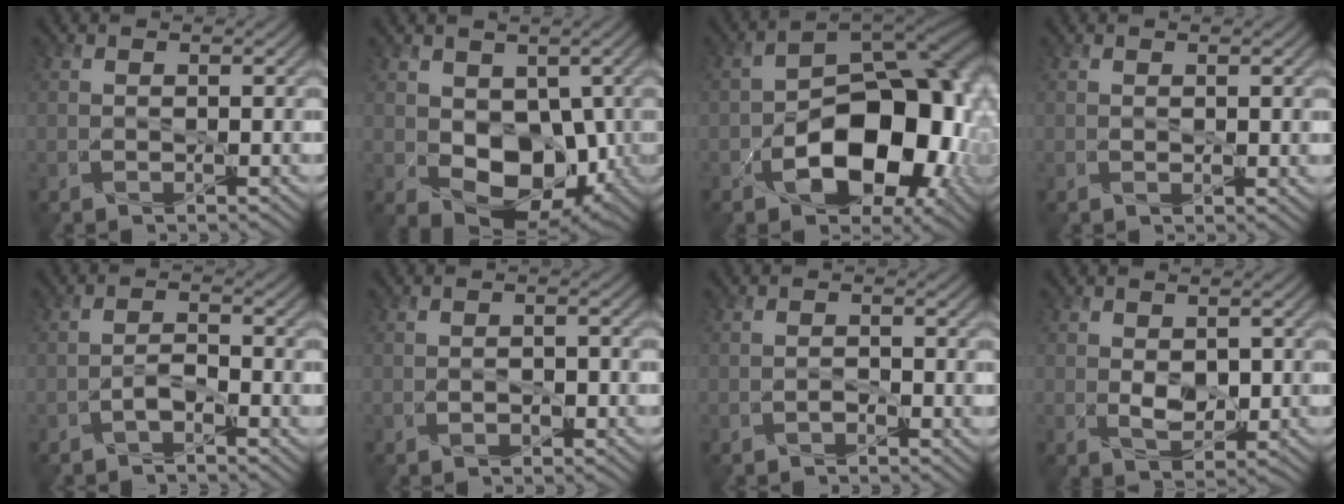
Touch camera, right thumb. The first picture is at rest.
{"total": 9.7, "force": [-0.5, 6.7, 7.0], "torque": [-0.121, -0.027, -0.006]}
{"total": 13.6, "force": [-4.4, 7.7, 10.4], "torque": [-0.132, -0.027, -0.065]}
{"total": 1.4, "force": [0.6, 0.7, 1.0], "torque": [-0.022, -0.007, 0.008]}
{"total": 1.8, "force": [-1.4, -0.4, 1.1], "torque": [-0.017, 0.006, -0.023]}
{"total": 0.8, "force": [-0.7, 0.0, 0.5], "torque": [0.002, 0.000, -0.011]}
{"total": 0.9, "force": [-0.7, -0.3, 0.5], "torque": [-0.006, -0.002, -0.010]}
{"total": 3.3, "force": [0.2, 1.7, 2.9], "torque": [-0.060, -0.008, 0.005]}